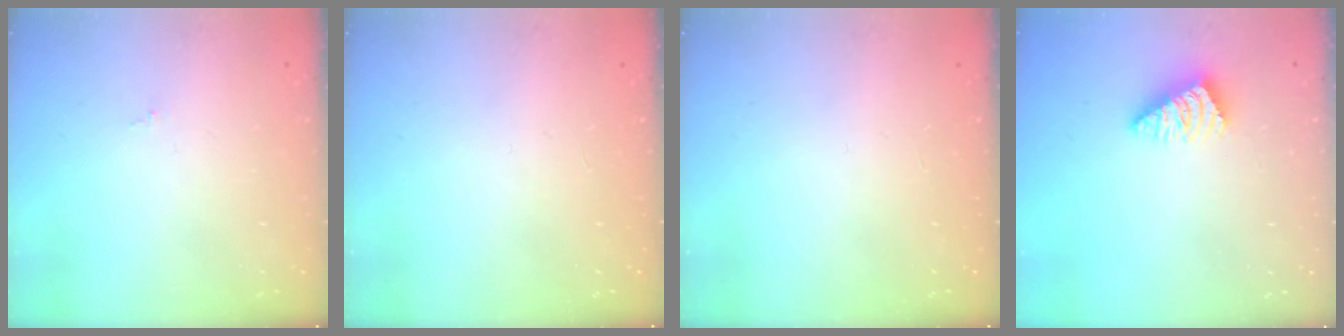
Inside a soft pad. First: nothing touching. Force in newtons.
{"total": 0.0}
{"total": 0.0}
{"total": 2.4, "press": 2.4, "slide": 0.4}